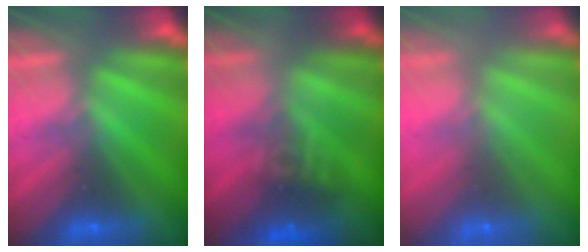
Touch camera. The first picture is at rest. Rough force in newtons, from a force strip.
{"total": 4.0}
{"total": 7.4}